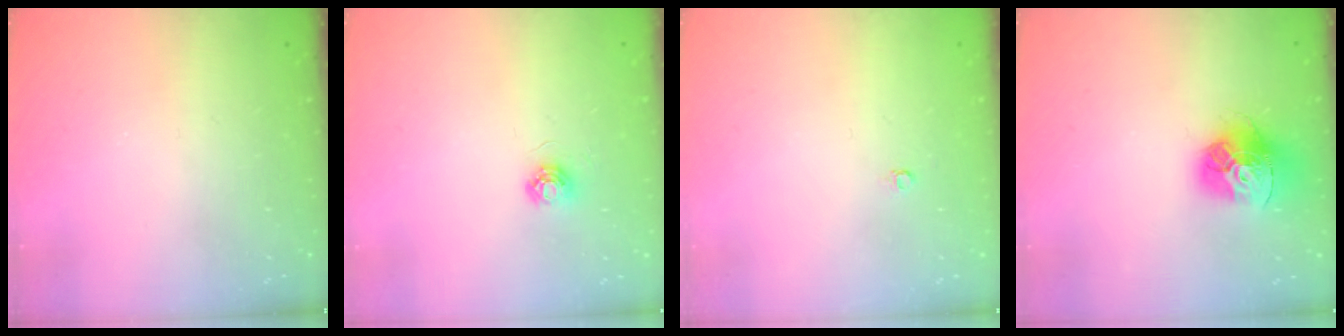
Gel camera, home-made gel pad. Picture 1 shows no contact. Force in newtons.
{"total": 5.0, "press": 4.9, "slide": 0.4}
{"total": 3.2, "press": 3.2, "slide": 0.2}
{"total": 15.5, "press": 15.4, "slide": 1.7}